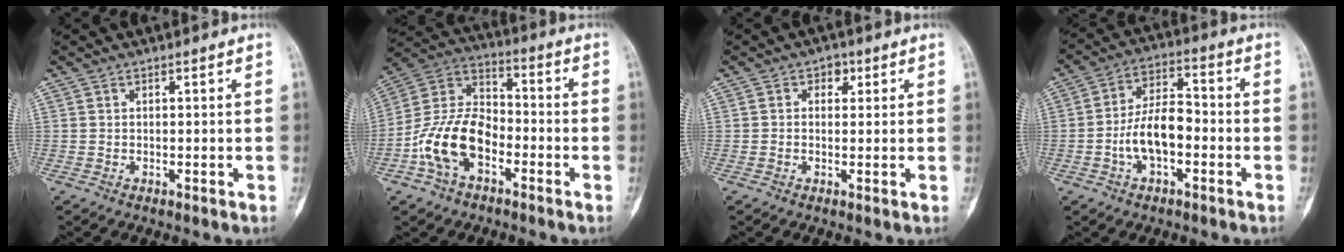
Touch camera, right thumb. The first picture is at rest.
{"total": 14.2, "force": [-5.3, 8.7, 9.8], "torque": [-0.183, 0.050, -0.105]}
{"total": 2.1, "force": [0.8, 1.6, 1.1], "torque": [0.000, 0.002, 0.005]}
{"total": 10.0, "force": [-2.6, 5.2, 8.2], "torque": [-0.144, 0.037, -0.053]}